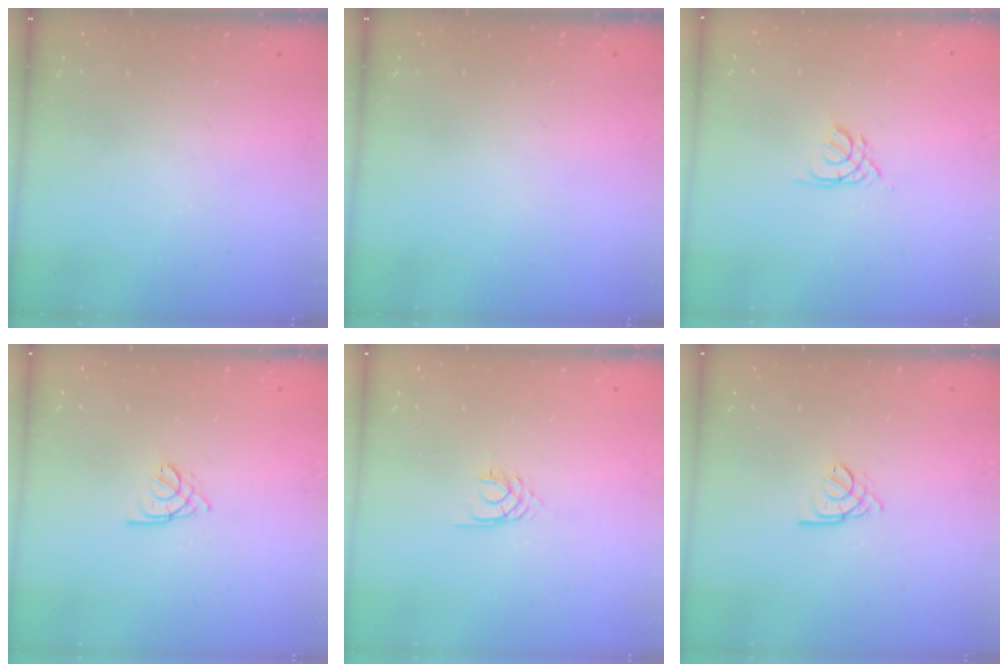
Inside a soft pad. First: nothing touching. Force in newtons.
{"total": 0.0}
{"total": 2.2, "press": 2.2, "slide": 0.4}
{"total": 1.6, "press": 1.5, "slide": 0.5}
{"total": 1.9, "press": 1.9, "slide": 0.2}
{"total": 2.3, "press": 2.3, "slide": 0.5}